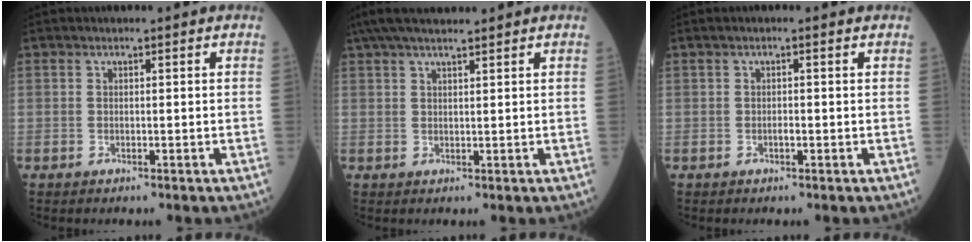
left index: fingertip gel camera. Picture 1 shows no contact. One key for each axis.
{"total": 8.2, "fx": 6.9, "fy": 0.5, "fz": 4.4, "tx": -0.073, "ty": 0.038, "tz": 0.116}
{"total": 0.8, "fx": -0.1, "fy": 0.1, "fz": 0.8, "tx": -0.013, "ty": 0.001, "tz": -0.004}